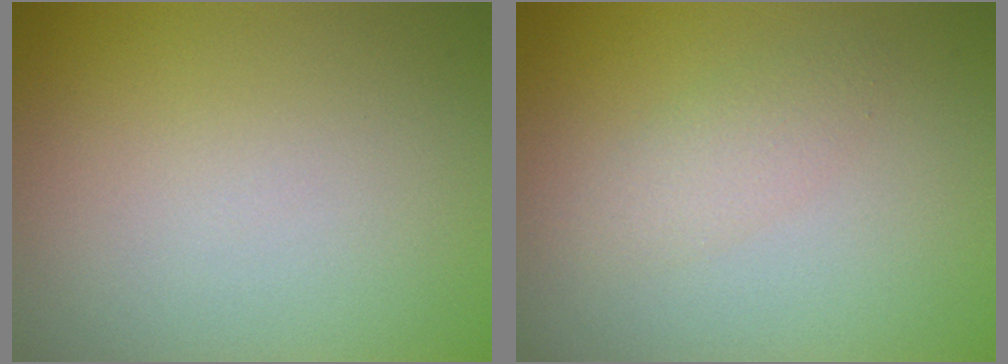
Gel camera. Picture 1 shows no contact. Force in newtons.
{"total": 1.7, "press": 1.7, "slide": 0.0}